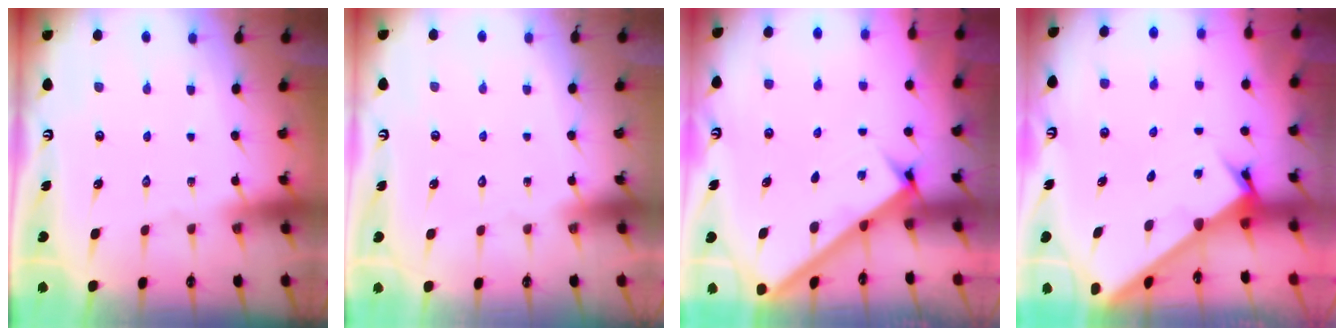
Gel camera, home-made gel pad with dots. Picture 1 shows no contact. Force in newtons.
{"total": 1.6, "press": 1.6, "slide": 0.1}
{"total": 2.7, "press": 2.7, "slide": 0.3}
{"total": 2.5, "press": 2.5, "slide": 0.3}